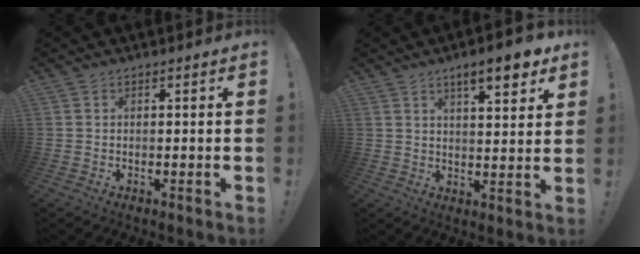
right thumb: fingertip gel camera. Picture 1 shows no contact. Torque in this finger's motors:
{"motor_torque": [-0.07, 1.78, 0.90, 0.73, 0.02]}